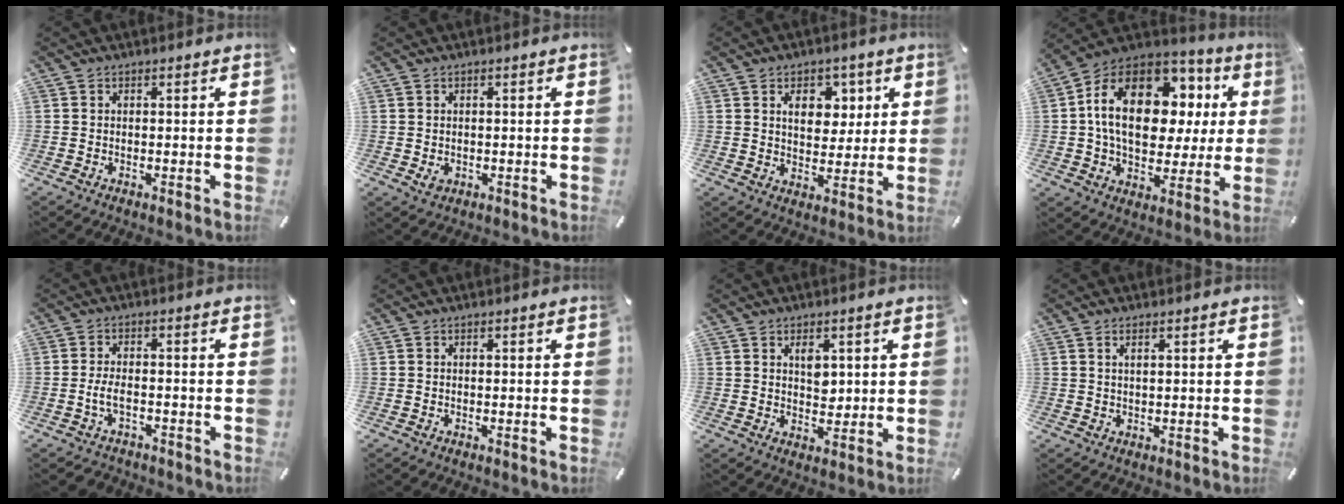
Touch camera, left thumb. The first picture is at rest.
{"total": 1.8, "force": [-0.3, 1.6, 0.9], "torque": [-0.008, -0.001, -0.006]}
{"total": 8.5, "force": [3.1, 6.2, 4.8], "torque": [-0.061, -0.005, 0.048]}
{"total": 22.4, "force": [5.3, 14.6, 16.1], "torque": [-0.286, -0.013, 0.090]}
{"total": 4.3, "force": [-1.8, 2.3, 3.1], "torque": [-0.068, 0.008, -0.036]}
{"total": 0.0}
{"total": 4.1, "force": [1.6, 3.0, 2.4], "torque": [-0.020, -0.008, 0.022]}
{"total": 1.5, "force": [0.7, 0.4, 1.3], "torque": [-0.026, 0.002, 0.012]}